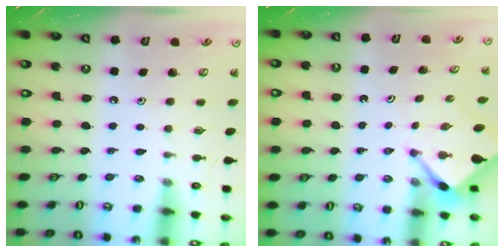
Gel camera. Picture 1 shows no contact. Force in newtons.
{"total": 2.4, "press": 2.4, "slide": 0.3}